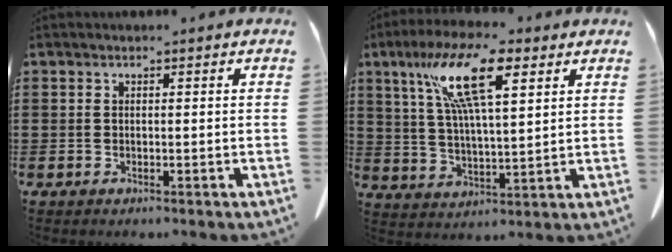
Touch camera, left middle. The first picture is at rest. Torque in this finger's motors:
{"motor_torque": [2.14, 0.00, 1.05, 0.21]}